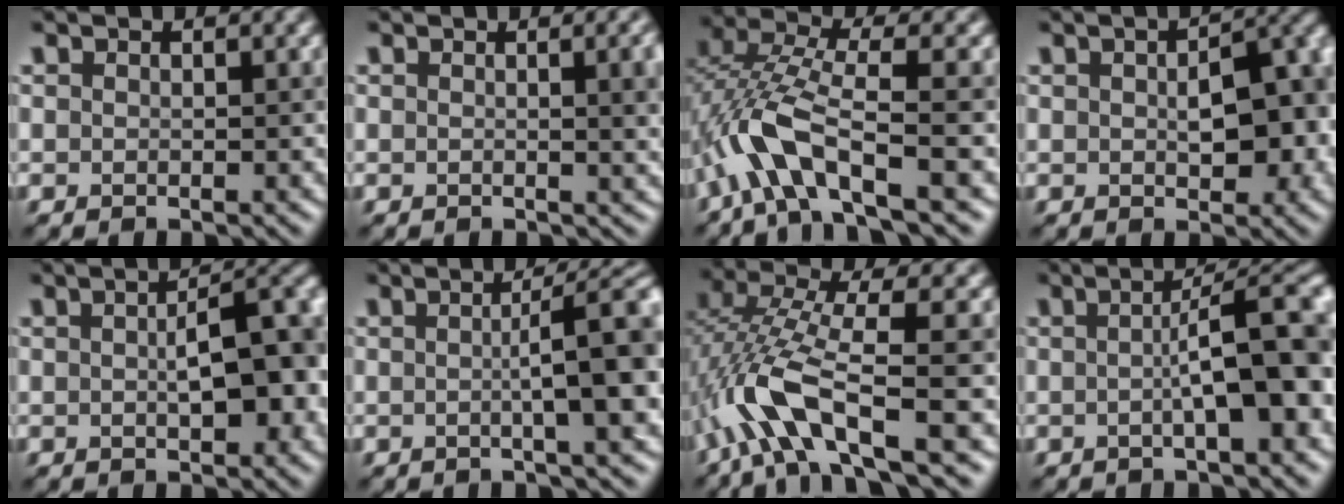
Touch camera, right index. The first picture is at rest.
{"total": 4.9, "force": [0.4, 2.0, 4.4], "torque": [-0.014, 0.015, 0.004]}
{"total": 6.0, "force": [-2.4, 1.8, 5.2], "torque": [-0.111, 0.011, -0.054]}
{"total": 7.4, "force": [0.1, 4.0, 6.2], "torque": [-0.060, 0.005, 0.013]}
{"total": 6.9, "force": [0.2, 2.7, 6.3], "torque": [-0.072, 0.006, 0.011]}
{"total": 7.9, "force": [0.4, 1.7, 7.7], "torque": [-0.076, 0.012, 0.006]}
{"total": 7.6, "force": [-2.6, 1.9, 6.9], "torque": [-0.146, 0.008, -0.055]}
{"total": 7.8, "force": [0.0, 1.8, 7.6], "torque": [-0.082, 0.015, 0.000]}